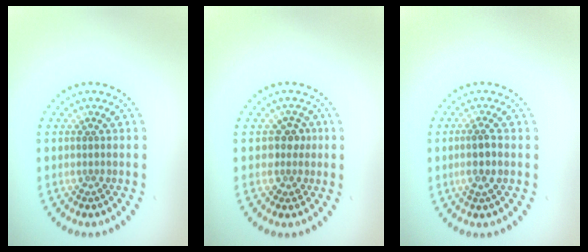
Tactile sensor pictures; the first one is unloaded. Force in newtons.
{"total": 1.9, "press": 1.6, "slide": 1.1}
{"total": 2.4, "press": 2.2, "slide": 0.8}